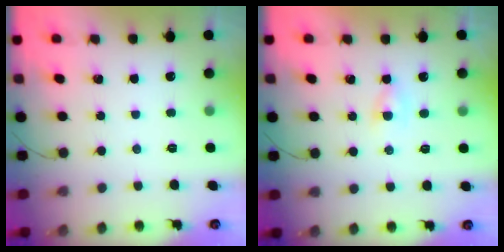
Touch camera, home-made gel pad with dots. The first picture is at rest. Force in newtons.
{"total": 1.6, "press": 1.5, "slide": 0.6}